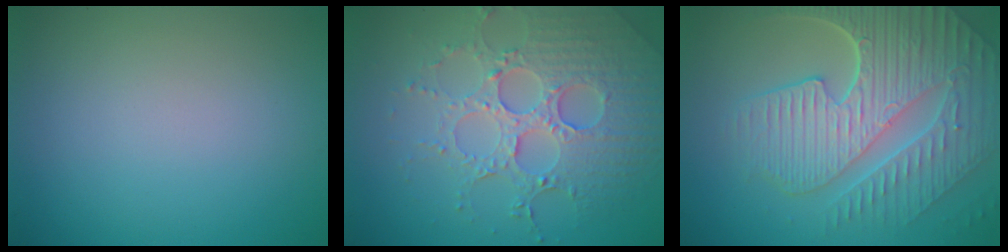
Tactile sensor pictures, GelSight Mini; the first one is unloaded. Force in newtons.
{"total": 6.0, "press": 5.0, "slide": 3.4}
{"total": 9.5, "press": 6.4, "slide": 7.1}